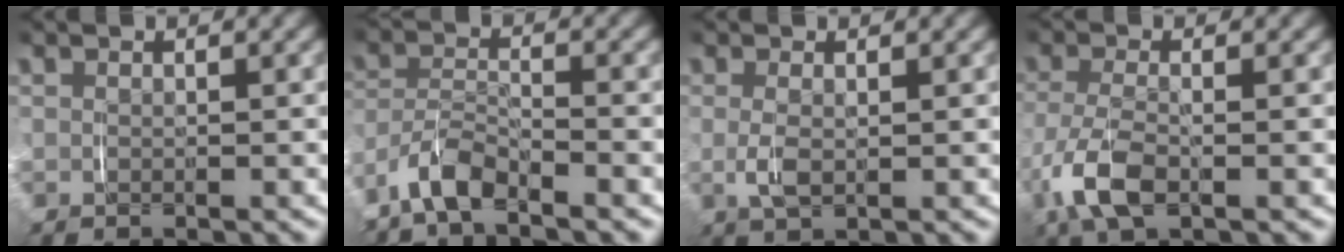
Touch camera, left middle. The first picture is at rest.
{"total": 4.1, "force": [-3.9, 0.7, 0.9], "torque": [-0.020, -0.002, -0.077]}
{"total": 1.4, "force": [-0.3, 0.2, 1.3], "torque": [-0.035, -0.007, 0.000]}
{"total": 4.2, "force": [-2.4, 1.5, 3.2], "torque": [-0.080, -0.015, -0.035]}